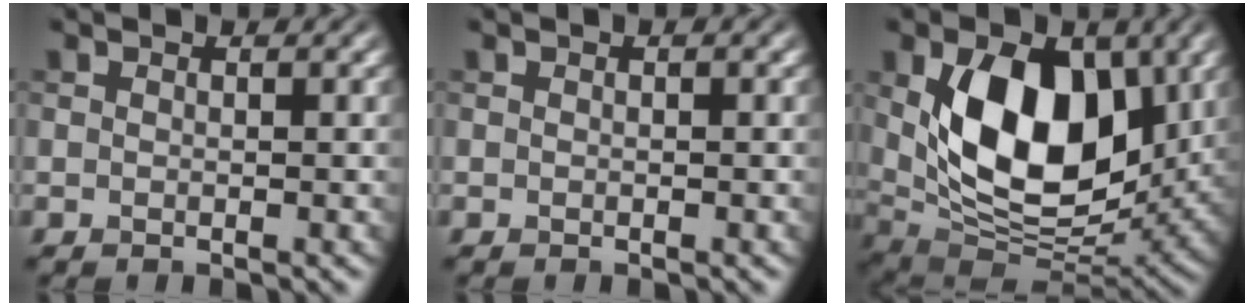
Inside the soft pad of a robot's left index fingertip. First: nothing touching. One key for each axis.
{"total": 0.0}
{"total": 12.1, "fx": 2.2, "fy": 7.5, "fz": 9.3, "tx": -0.147, "ty": -0.018, "tz": 0.040}